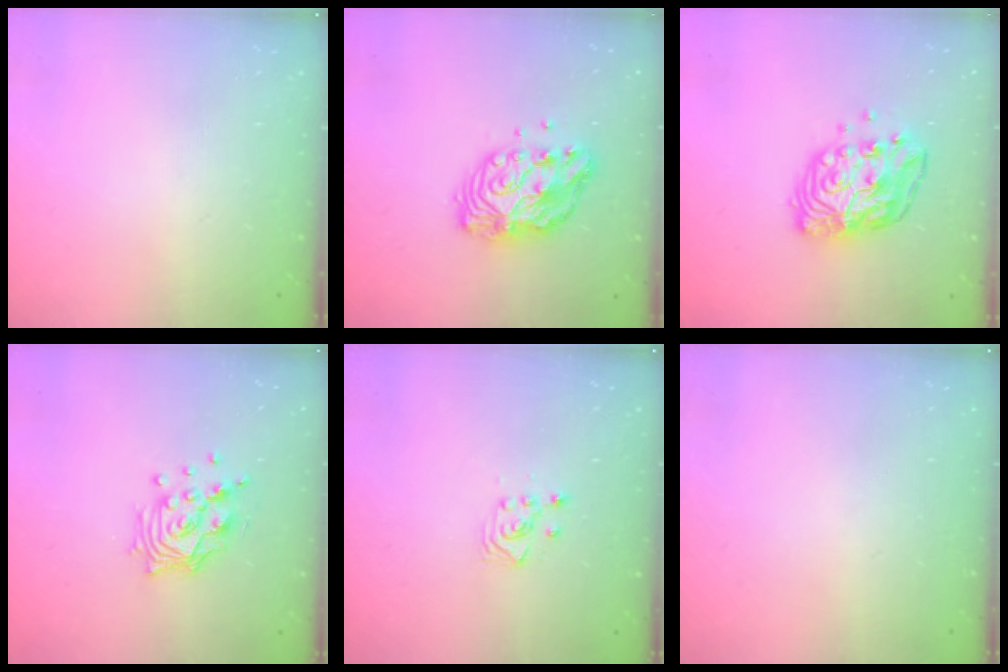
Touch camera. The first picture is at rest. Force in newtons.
{"total": 11.3, "press": 11.3, "slide": 1.0}
{"total": 11.4, "press": 11.3, "slide": 0.9}
{"total": 12.6, "press": 12.5, "slide": 1.7}
{"total": 2.6, "press": 2.6, "slide": 0.3}
{"total": 0.0}